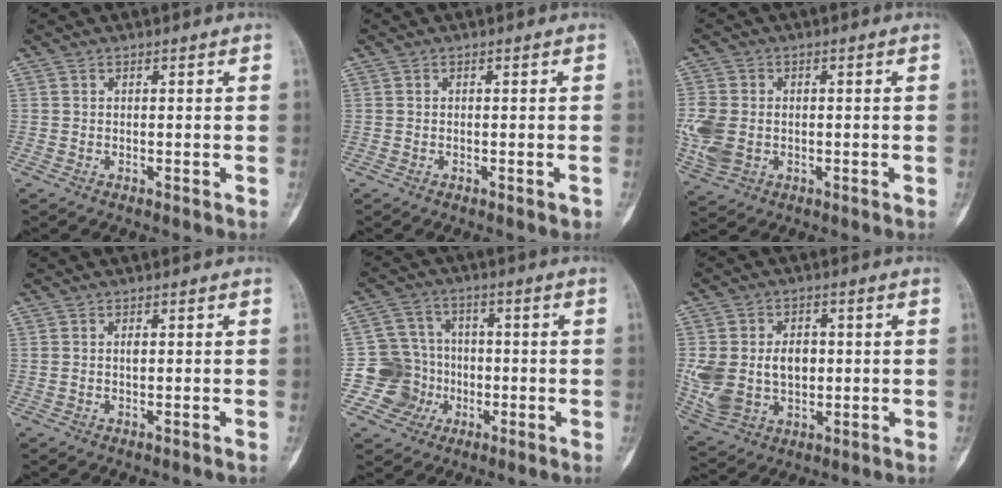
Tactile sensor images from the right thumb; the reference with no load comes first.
{"total": 0.6, "force": [-0.4, 0.1, 0.5], "torque": [-0.009, 0.001, -0.002]}
{"total": 8.8, "force": [-0.9, 6.5, 5.9], "torque": [-0.139, -0.001, -0.011]}
{"total": 0.7, "force": [0.1, 0.2, 0.6], "torque": [-0.013, 0.000, 0.003]}
{"total": 9.4, "force": [-2.1, 9.1, 1.3], "torque": [0.022, 0.028, -0.040]}
{"total": 14.1, "force": [0.2, 10.1, 9.9], "torque": [-0.186, 0.003, 0.024]}